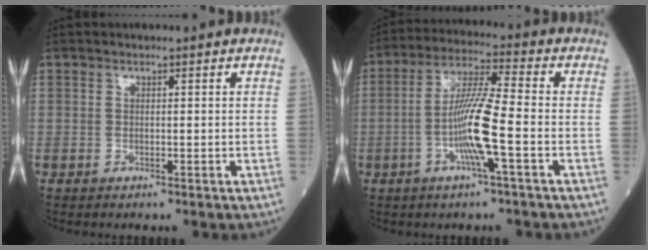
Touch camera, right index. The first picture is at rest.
{"total": 9.5, "force": [-2.7, -0.2, 9.1], "torque": [-0.180, 0.001, -0.052]}